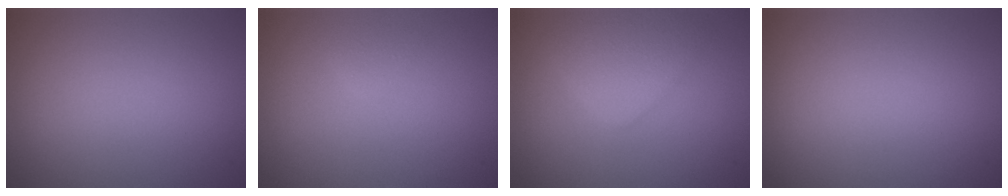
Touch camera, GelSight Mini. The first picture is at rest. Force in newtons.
{"total": 0.7, "press": 0.7, "slide": 0.0}
{"total": 2.7, "press": 2.7, "slide": 0.2}
{"total": 0.0}